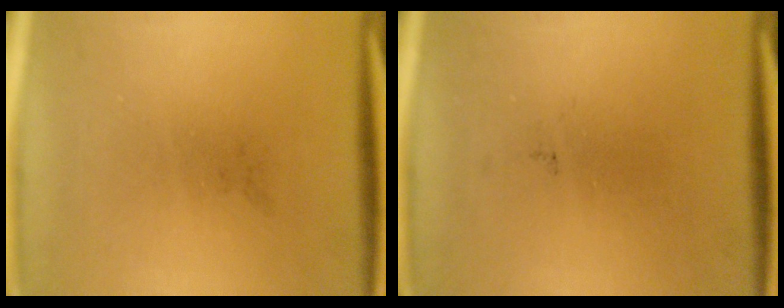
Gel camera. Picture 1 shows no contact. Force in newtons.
{"total": 0.0}